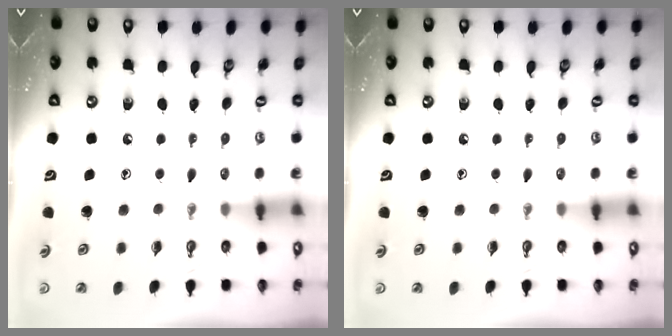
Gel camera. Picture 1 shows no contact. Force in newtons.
{"total": 0.0}